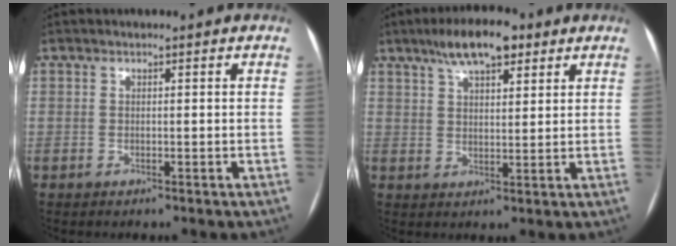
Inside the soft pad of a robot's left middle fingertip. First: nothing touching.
{"total": 8.5, "force": [5.5, 2.7, 5.9], "torque": [-0.102, 0.014, 0.092]}